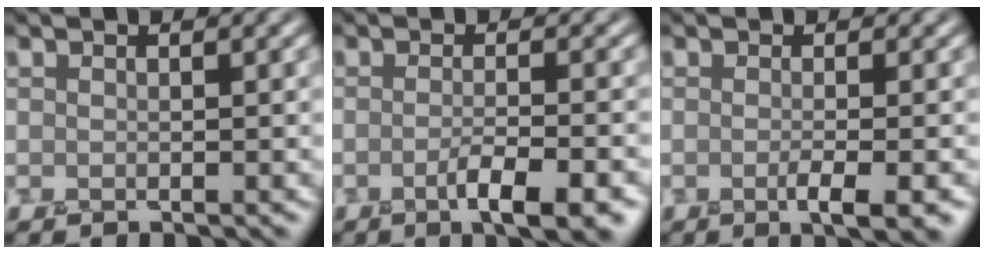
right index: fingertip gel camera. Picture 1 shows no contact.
{"total": 4.7, "force": [-1.9, 1.2, 4.1], "torque": [-0.061, -0.002, -0.031]}
{"total": 3.4, "force": [-1.0, 0.9, 3.2], "torque": [-0.041, -0.003, -0.018]}